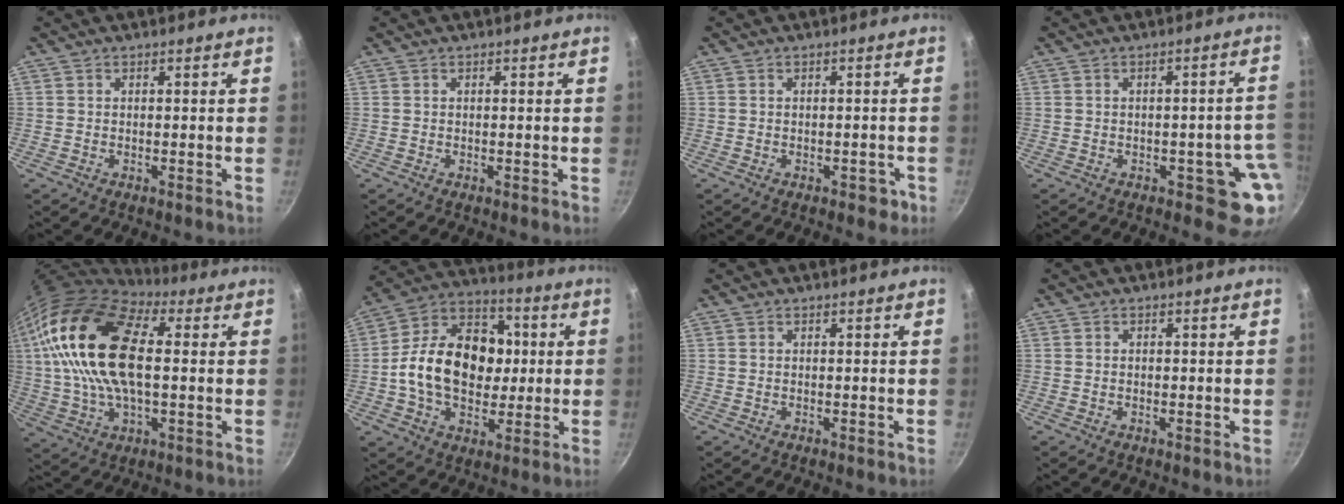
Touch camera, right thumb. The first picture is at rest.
{"total": 0.0}
{"total": 2.3, "force": [-1.0, 1.5, 1.4], "torque": [-0.002, 0.019, -0.001]}
{"total": 7.2, "force": [-2.2, 4.0, 5.5], "torque": [-0.007, 0.023, -0.024]}
{"total": 21.7, "force": [4.0, 11.2, 18.1], "torque": [-0.330, 0.010, 0.062]}
{"total": 20.4, "force": [0.2, 14.8, 14.1], "torque": [-0.197, 0.031, -0.011]}
{"total": 0.0}
{"total": 0.5, "force": [0.0, 0.4, 0.3], "torque": [-0.005, 0.004, -0.001]}